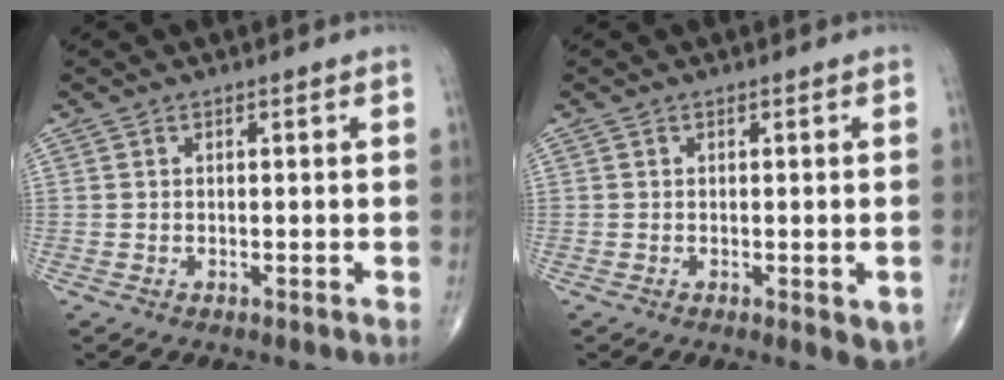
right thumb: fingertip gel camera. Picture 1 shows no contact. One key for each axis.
{"total": 4.0, "fx": -1.2, "fy": 1.4, "fz": 3.5, "tx": -0.030, "ty": -0.006, "tz": -0.012}